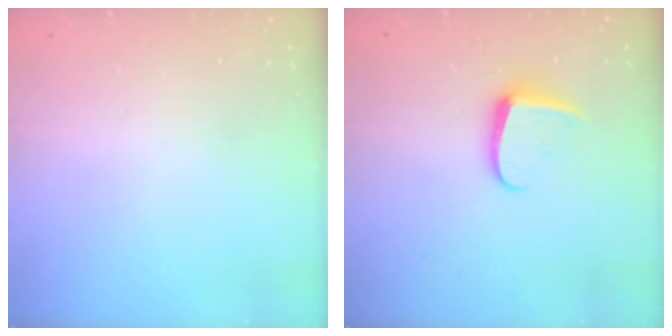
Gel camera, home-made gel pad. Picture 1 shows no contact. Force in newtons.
{"total": 8.9, "press": 8.8, "slide": 0.8}